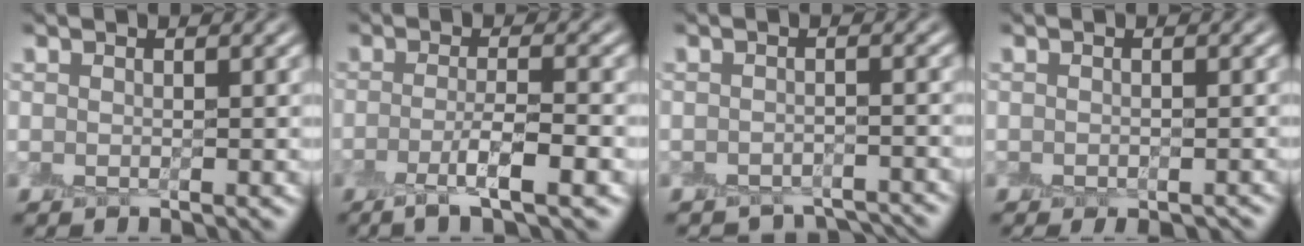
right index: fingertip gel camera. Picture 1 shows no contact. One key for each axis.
{"total": 4.0, "fx": -1.9, "fy": 0.5, "fz": 3.5, "tx": -0.060, "ty": -0.002, "tz": -0.038}
{"total": 2.9, "fx": -2.9, "fy": 0.3, "fz": -0.2, "tx": 0.010, "ty": -0.008, "tz": -0.041}
{"total": 1.0, "fx": -0.8, "fy": 0.3, "fz": 0.6, "tx": -0.007, "ty": -0.009, "tz": -0.010}